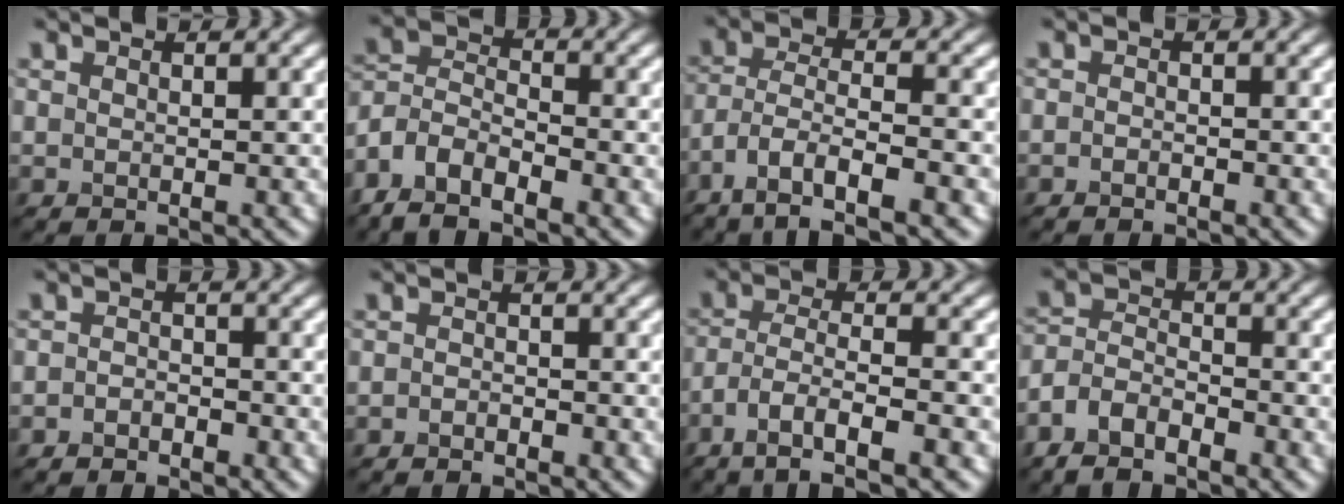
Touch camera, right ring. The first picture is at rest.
{"total": 5.1, "force": [-3.8, 2.3, 2.6], "torque": [-0.052, 0.002, -0.085]}
{"total": 6.6, "force": [-4.3, 1.8, 4.7], "torque": [-0.087, -0.001, -0.083]}
{"total": 0.7, "force": [-0.6, 0.2, 0.3], "torque": [-0.005, -0.001, -0.011]}
{"total": 1.5, "force": [-1.2, 0.8, 0.4], "torque": [-0.004, 0.003, -0.026]}
{"total": 1.0, "force": [-0.9, 0.4, 0.4], "torque": [-0.005, 0.000, -0.017]}
{"total": 5.9, "force": [-3.7, 1.4, 4.4], "torque": [-0.082, 0.001, -0.070]}
{"total": 4.3, "force": [-3.2, 2.0, 2.0], "torque": [-0.038, 0.003, -0.073]}